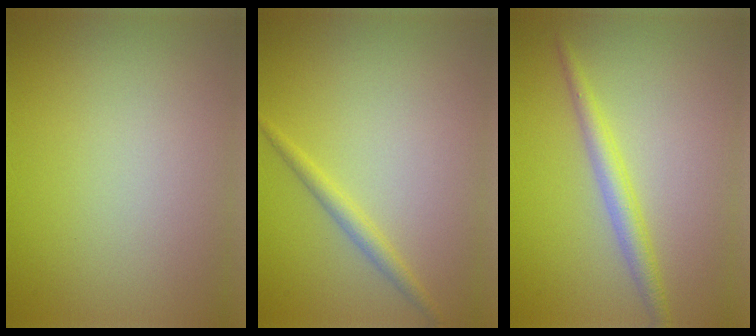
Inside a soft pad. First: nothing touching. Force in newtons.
{"total": 1.6, "press": 1.6, "slide": 0.1}
{"total": 2.4, "press": 2.4, "slide": 0.1}